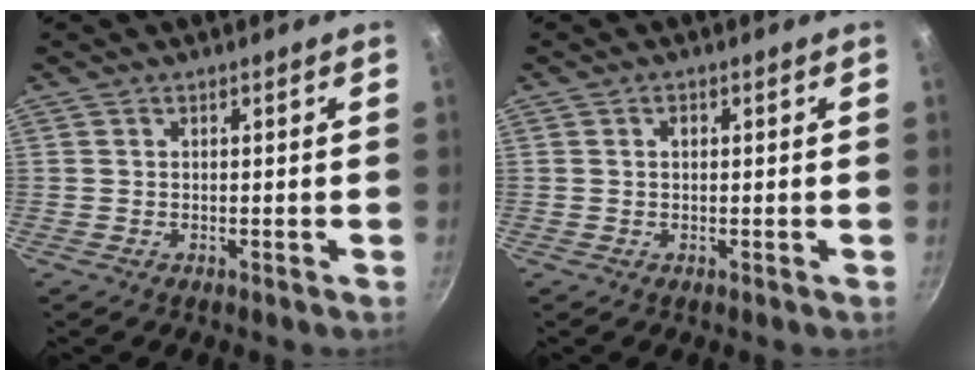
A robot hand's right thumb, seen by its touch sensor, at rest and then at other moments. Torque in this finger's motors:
{"motor_torque": [-0.41, 0.54, 0.49, -0.33, -0.02]}